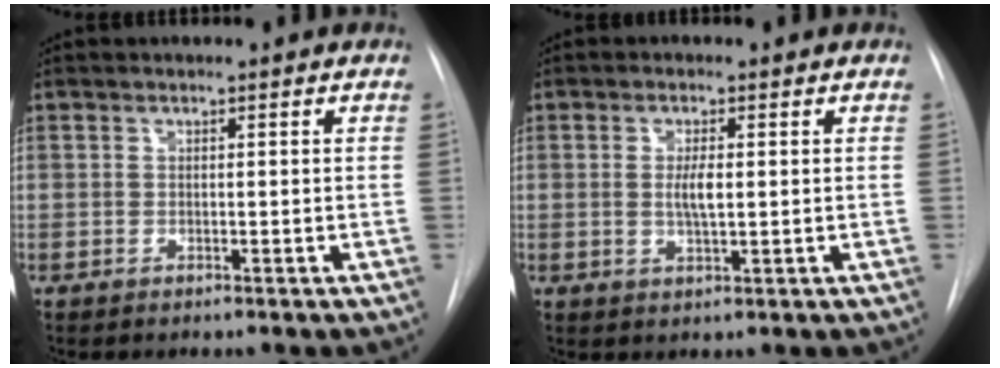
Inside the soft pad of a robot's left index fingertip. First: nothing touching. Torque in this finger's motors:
{"motor_torque": [0.75, 0.28, 0.07, 0.02]}